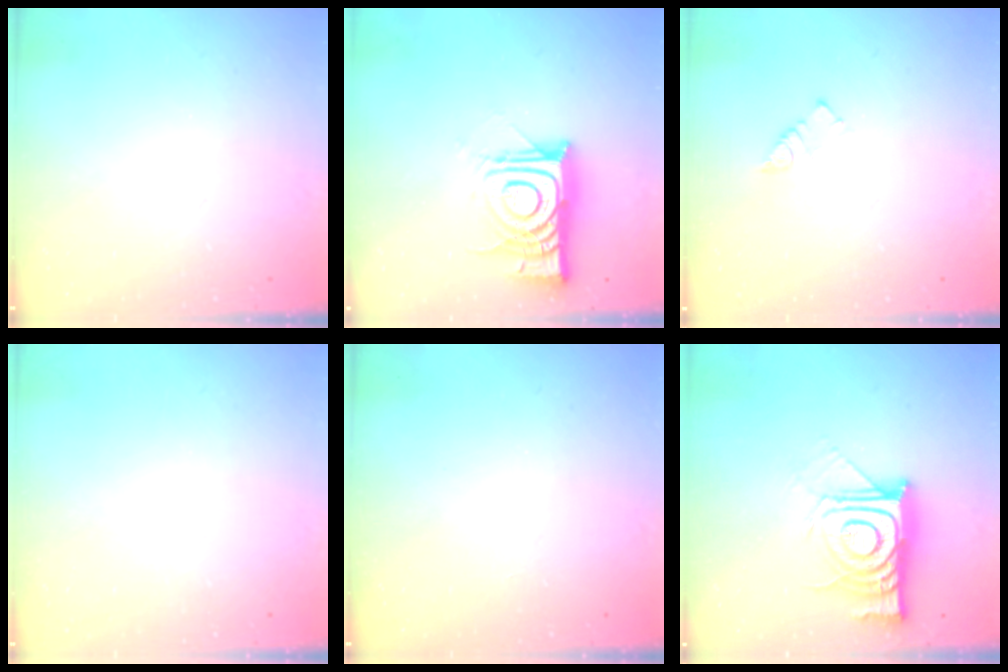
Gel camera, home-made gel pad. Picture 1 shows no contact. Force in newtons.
{"total": 14.0, "press": 14.0, "slide": 1.4}
{"total": 2.5, "press": 2.5, "slide": 0.1}
{"total": 0.0}
{"total": 2.8, "press": 2.8, "slide": 0.4}
{"total": 15.2, "press": 15.1, "slide": 1.1}